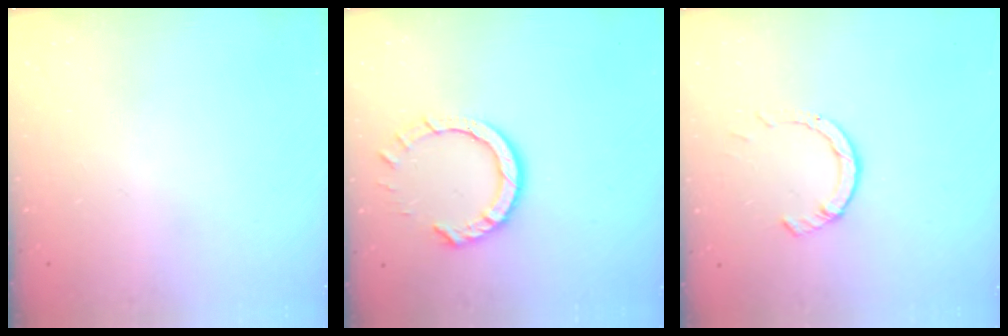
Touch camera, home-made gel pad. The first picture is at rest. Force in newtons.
{"total": 8.6, "press": 8.5, "slide": 0.6}
{"total": 4.2, "press": 4.1, "slide": 0.4}